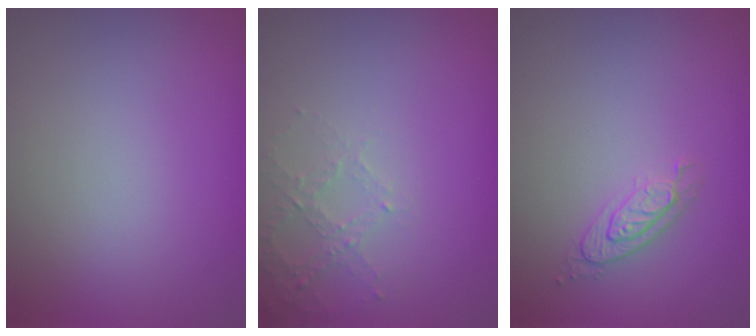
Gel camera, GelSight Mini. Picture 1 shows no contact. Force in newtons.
{"total": 2.2, "press": 2.1, "slide": 0.6}
{"total": 2.0, "press": 1.8, "slide": 0.9}